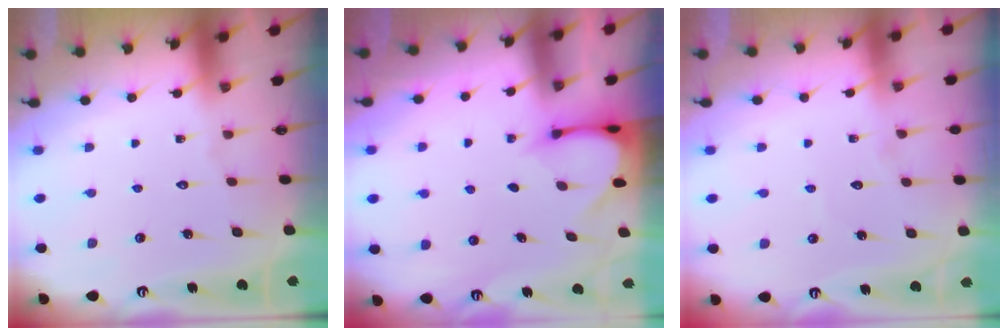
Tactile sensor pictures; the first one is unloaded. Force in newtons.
{"total": 3.2, "press": 3.2, "slide": 0.3}
{"total": 2.6, "press": 2.6, "slide": 0.2}